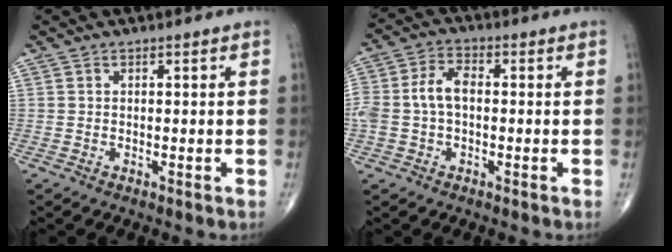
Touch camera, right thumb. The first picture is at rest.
{"total": 7.5, "force": [-0.3, 4.6, 5.9], "torque": [-0.133, 0.025, -0.010]}